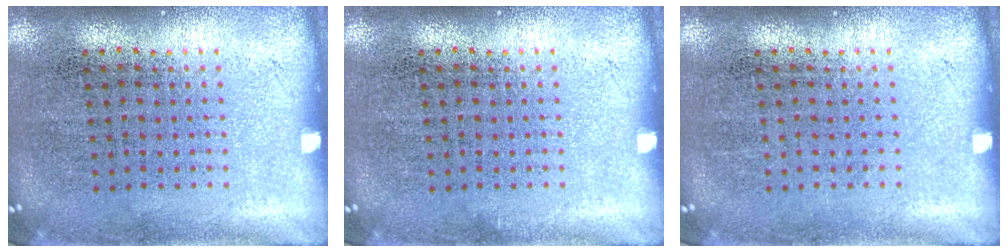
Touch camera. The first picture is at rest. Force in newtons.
{"total": 0.0}
{"total": 0.0}